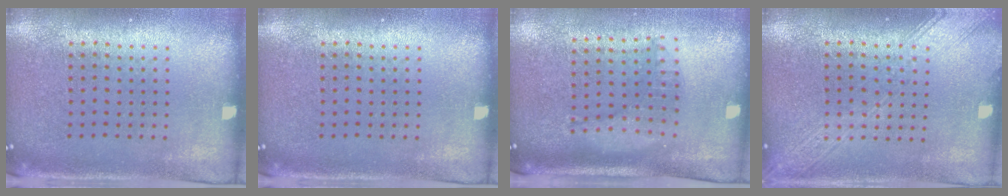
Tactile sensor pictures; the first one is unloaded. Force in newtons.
{"total": 0.0}
{"total": 1.2, "press": 1.2, "slide": 0.2}
{"total": 3.5, "press": 3.5, "slide": 0.5}